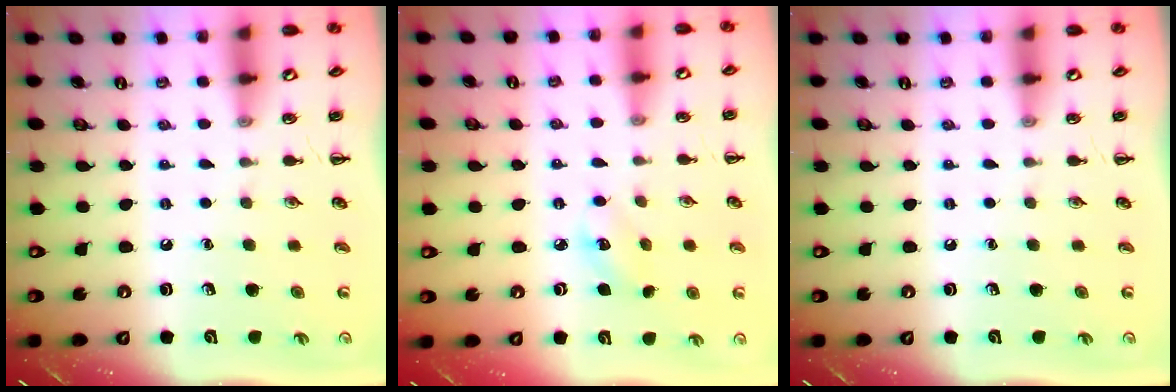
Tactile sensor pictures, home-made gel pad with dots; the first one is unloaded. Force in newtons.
{"total": 3.7, "press": 3.6, "slide": 0.7}
{"total": 0.0}